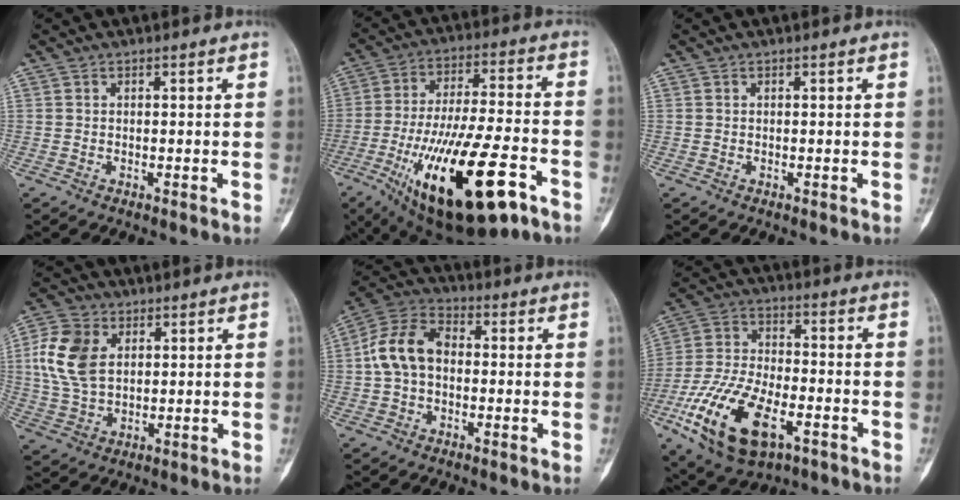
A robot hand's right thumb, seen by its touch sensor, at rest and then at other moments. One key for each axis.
{"total": 26.2, "fx": -11.6, "fy": 8.8, "fz": 21.8, "tx": -0.389, "ty": 0.028, "tz": -0.177}
{"total": 0.0}
{"total": 11.3, "fx": 2.7, "fy": 7.7, "fz": 7.8, "tx": -0.154, "ty": 0.000, "tz": 0.054}
{"total": 10.4, "fx": 0.0, "fy": 7.1, "fz": 7.5, "tx": -0.143, "ty": 0.032, "tz": -0.013}
{"total": 19.7, "fx": -8.1, "fy": 9.8, "fz": 15.0, "tx": -0.287, "ty": 0.021, "tz": -0.139}